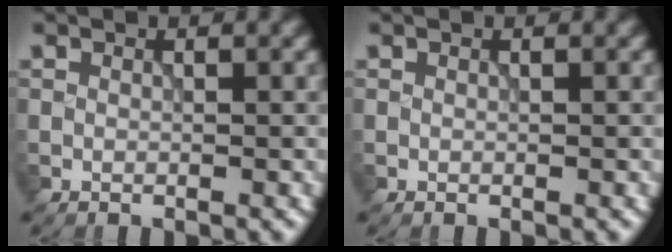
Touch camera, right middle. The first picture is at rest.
{"total": 0.0}